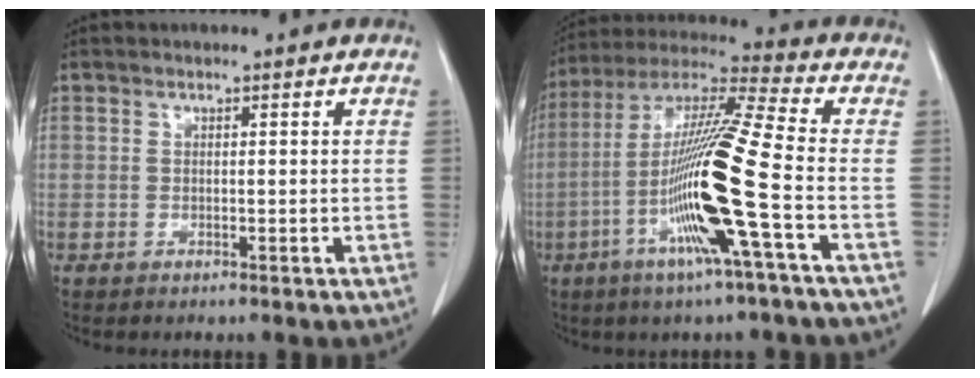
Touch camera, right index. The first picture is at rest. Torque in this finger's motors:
{"motor_torque": [2.14, 0.00, 1.02, 0.21]}